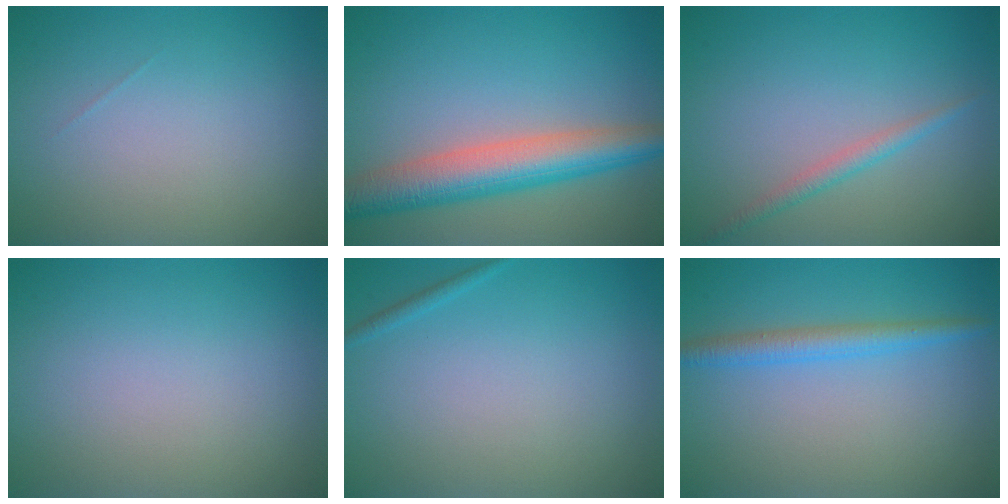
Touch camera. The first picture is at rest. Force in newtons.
{"total": 6.8, "press": 6.8, "slide": 0.2}
{"total": 1.5, "press": 1.5, "slide": 0.1}
{"total": 0.0}
{"total": 0.6, "press": 0.6, "slide": 0.1}
{"total": 2.6, "press": 2.6, "slide": 0.1}